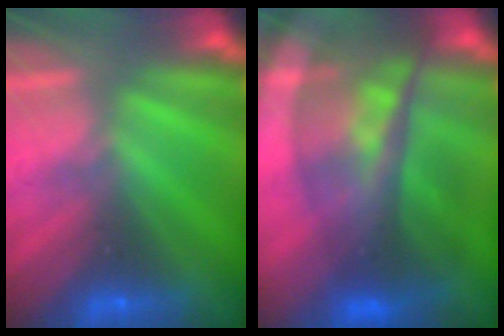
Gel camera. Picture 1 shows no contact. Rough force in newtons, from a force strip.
{"total": 9.2}